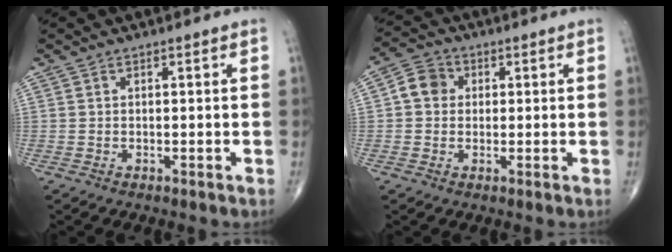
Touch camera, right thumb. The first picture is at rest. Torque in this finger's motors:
{"motor_torque": [-0.09, 0.17, 0.02, -0.03, 0.00]}